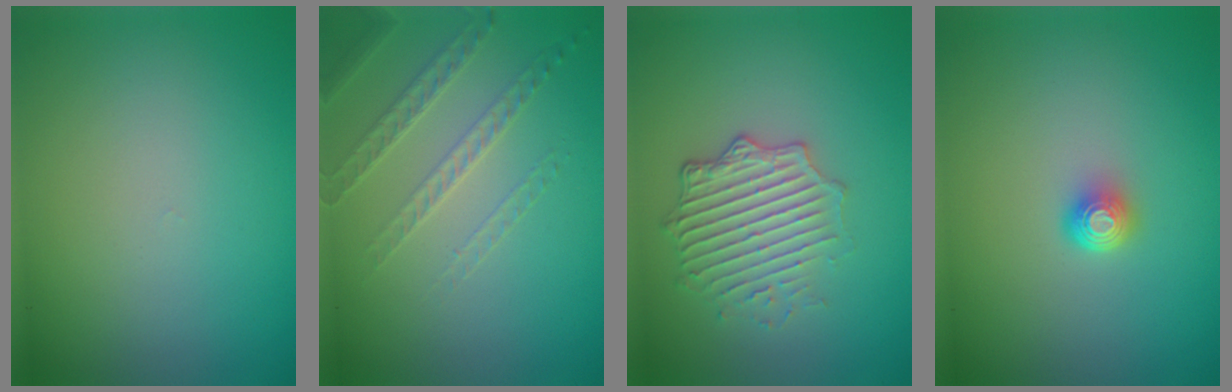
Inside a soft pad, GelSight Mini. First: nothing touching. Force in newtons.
{"total": 1.6, "press": 1.3, "slide": 0.9}
{"total": 4.3, "press": 3.4, "slide": 2.6}
{"total": 1.6, "press": 1.2, "slide": 1.1}